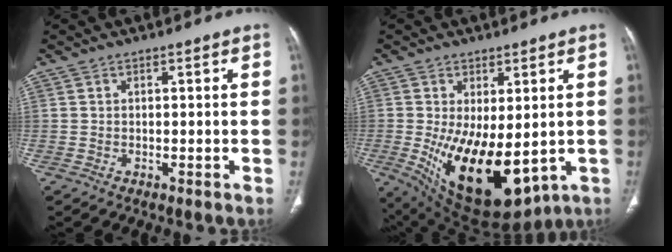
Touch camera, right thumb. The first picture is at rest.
{"total": 18.0, "force": [-2.8, 9.0, 15.3], "torque": [-0.247, -0.030, -0.010]}